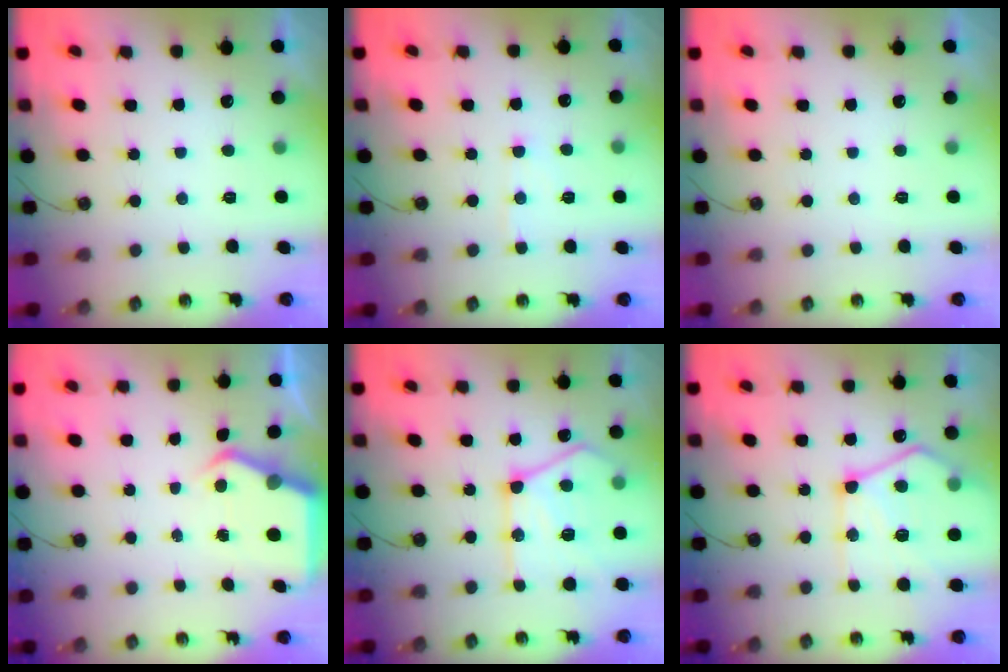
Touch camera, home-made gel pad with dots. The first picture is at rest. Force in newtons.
{"total": 5.4, "press": 5.3, "slide": 0.8}
{"total": 0.0}
{"total": 5.1, "press": 5.1, "slide": 0.5}
{"total": 19.9, "press": 19.8, "slide": 1.5}
{"total": 16.6, "press": 16.6, "slide": 0.9}